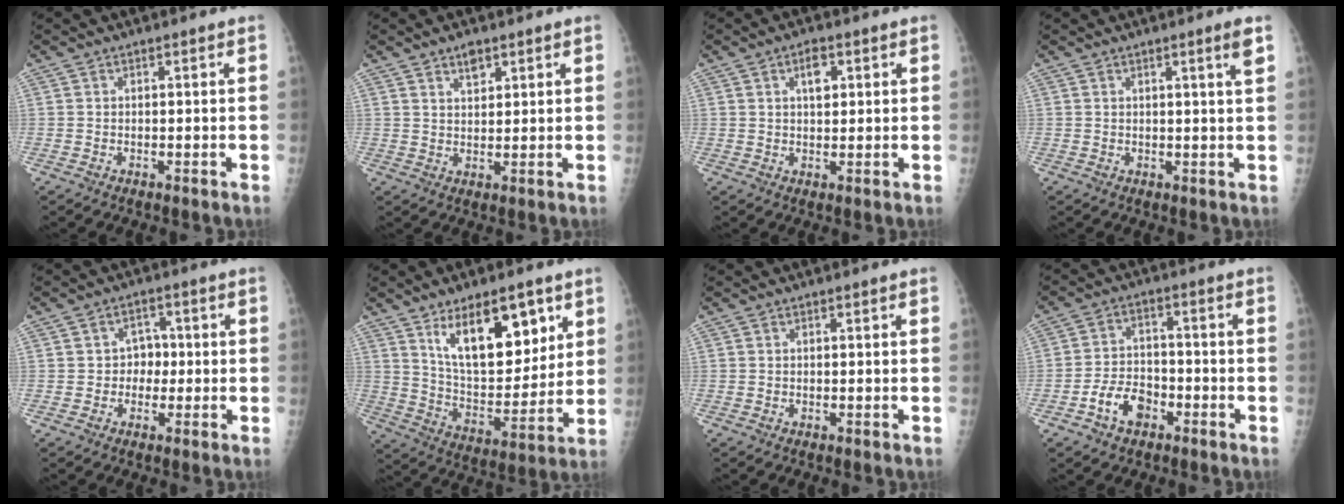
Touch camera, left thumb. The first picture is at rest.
{"total": 3.6, "force": [2.3, 1.8, 1.9], "torque": [-0.019, -0.016, 0.042]}
{"total": 4.0, "force": [1.6, 2.2, 2.9], "torque": [-0.035, -0.003, 0.024]}
{"total": 2.8, "force": [1.4, -0.5, 2.3], "torque": [-0.035, -0.011, 0.022]}
{"total": 4.3, "force": [-0.2, 3.8, 2.0], "torque": [0.003, 0.011, -0.012]}
{"total": 17.9, "force": [9.0, 8.5, 13.0], "torque": [-0.155, -0.052, 0.165]}
{"total": 0.0}
{"total": 7.2, "force": [-3.6, 4.8, 3.9], "torque": [-0.059, 0.030, -0.064]}